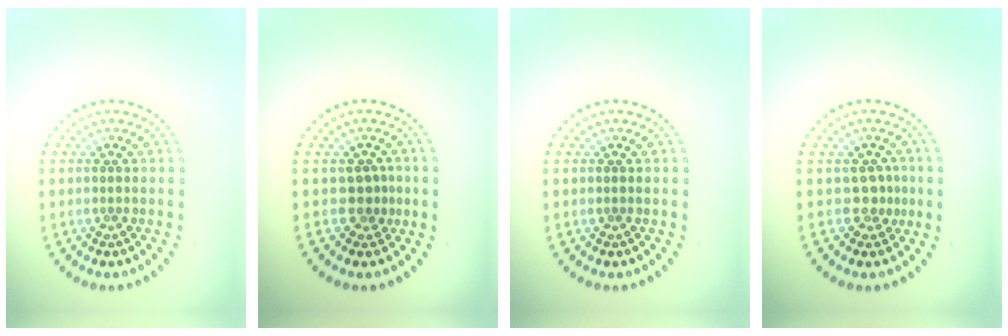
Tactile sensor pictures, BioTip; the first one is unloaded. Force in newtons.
{"total": 1.7, "press": 1.3, "slide": 1.1}
{"total": 0.0}
{"total": 1.6, "press": 1.2, "slide": 1.0}